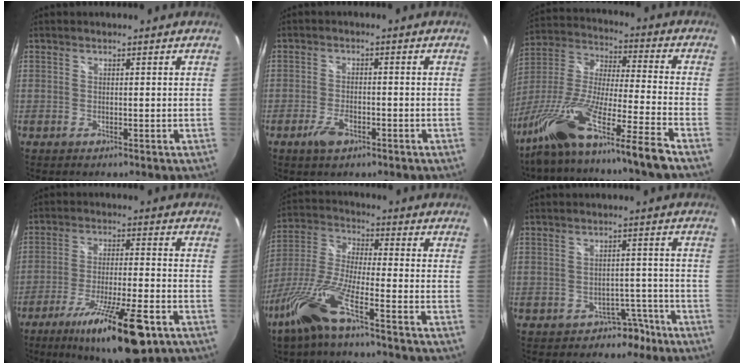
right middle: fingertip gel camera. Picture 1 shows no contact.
{"total": 4.0, "force": [-2.4, 1.8, 2.6], "torque": [-0.063, -0.004, -0.043]}
{"total": 20.0, "force": [-15.0, -1.5, 13.2], "torque": [-0.235, -0.047, -0.275]}
{"total": 16.7, "force": [-9.9, 3.3, 13.1], "torque": [-0.235, -0.037, -0.160]}
{"total": 12.3, "force": [-7.8, 1.1, 9.4], "torque": [-0.210, -0.011, -0.158]}
{"total": 4.3, "force": [-3.1, 2.9, 0.8], "torque": [-0.008, 0.022, -0.036]}